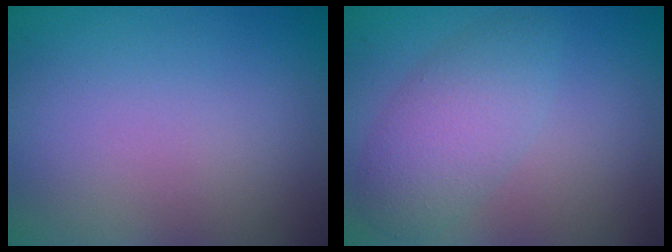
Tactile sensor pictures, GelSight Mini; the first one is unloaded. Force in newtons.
{"total": 3.9, "press": 3.9, "slide": 0.1}